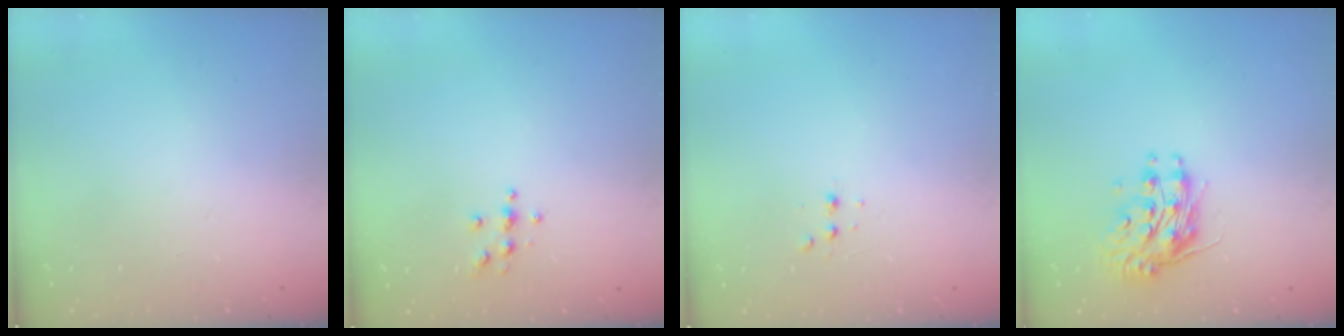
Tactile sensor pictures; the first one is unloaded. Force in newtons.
{"total": 4.5, "press": 4.4, "slide": 0.6}
{"total": 3.1, "press": 3.0, "slide": 0.6}
{"total": 10.4, "press": 10.4, "slide": 0.8}